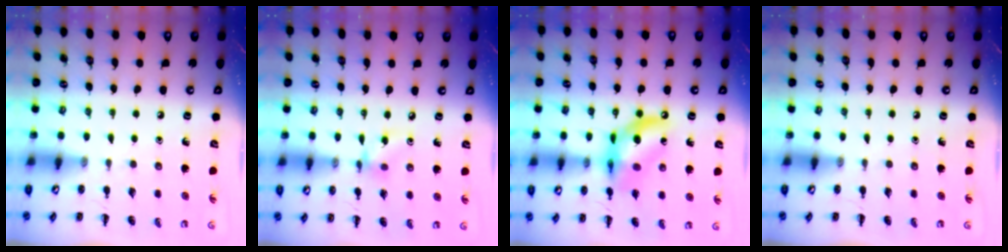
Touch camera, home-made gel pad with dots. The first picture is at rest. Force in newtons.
{"total": 5.1, "press": 4.9, "slide": 1.2}
{"total": 12.8, "press": 12.4, "slide": 3.4}
{"total": 0.0}